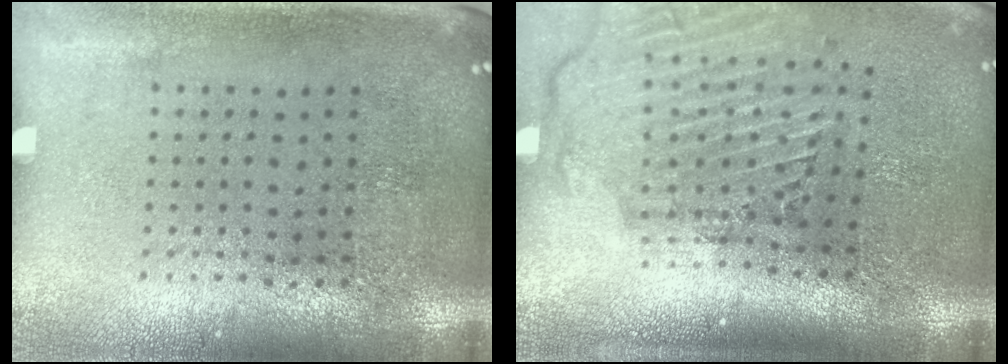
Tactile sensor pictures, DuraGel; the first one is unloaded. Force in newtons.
{"total": 2.9, "press": 2.2, "slide": 1.8}